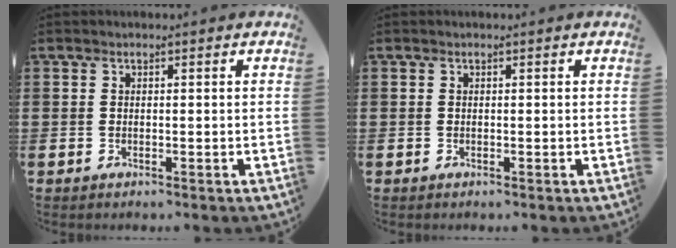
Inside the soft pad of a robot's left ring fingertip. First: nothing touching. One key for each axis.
{"total": 0.0}